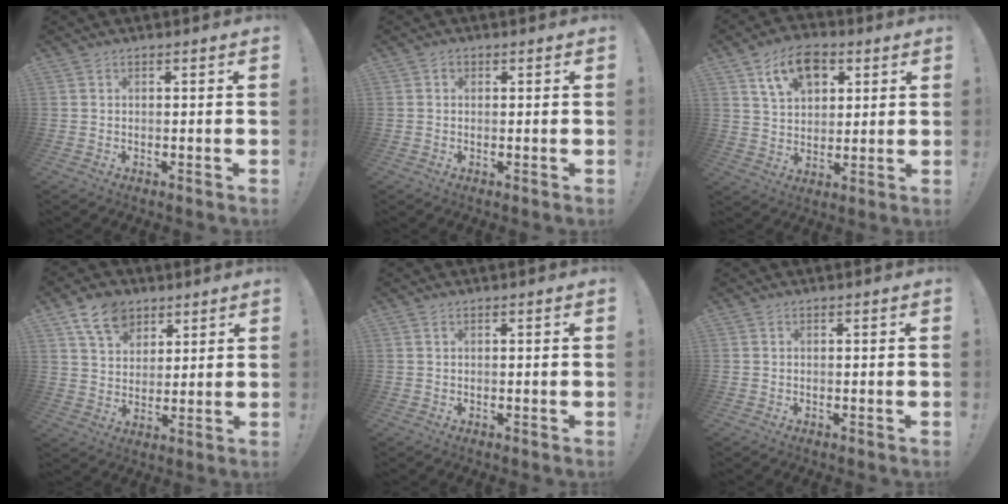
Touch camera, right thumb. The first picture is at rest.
{"total": 0.8, "force": [0.1, 0.8, 0.2], "torque": [-0.001, 0.002, 0.001]}
{"total": 12.5, "force": [6.0, 8.3, 7.2], "torque": [-0.111, -0.012, 0.111]}
{"total": 10.7, "force": [6.6, 7.3, 4.3], "torque": [-0.064, -0.031, 0.126]}
{"total": 0.0}
{"total": 0.0}